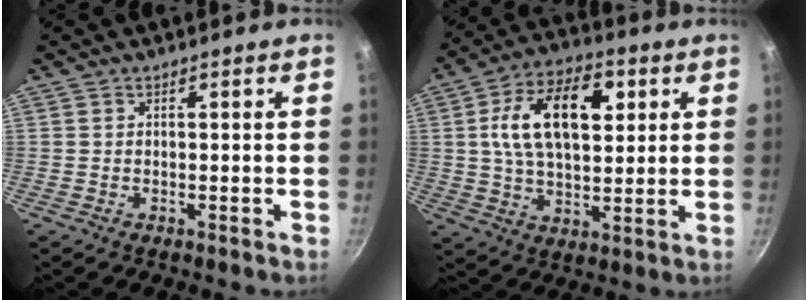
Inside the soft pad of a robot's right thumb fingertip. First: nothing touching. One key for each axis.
{"total": 17.3, "fx": 4.2, "fy": 9.7, "fz": 13.6, "tx": -0.219, "ty": 0.006, "tz": 0.070}